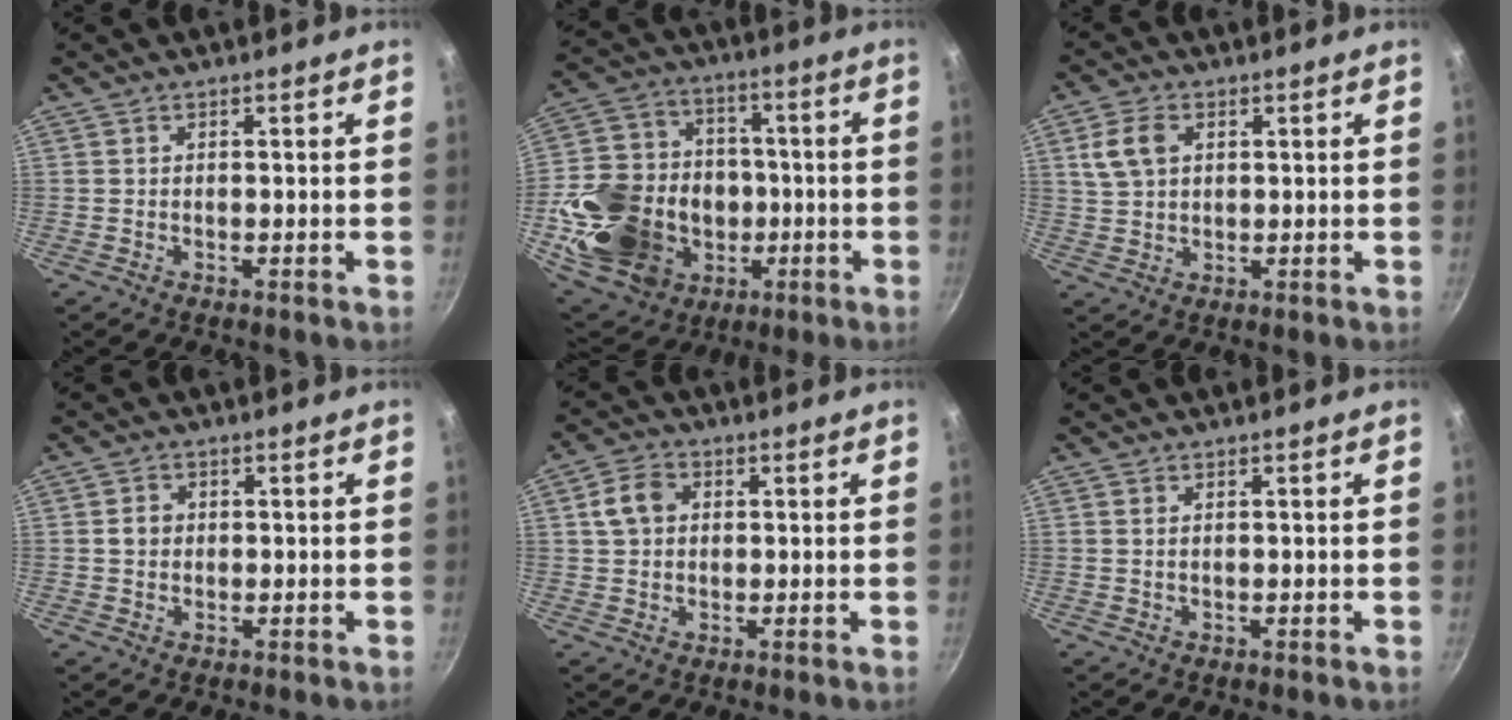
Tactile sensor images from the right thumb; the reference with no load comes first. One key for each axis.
{"total": 25.3, "fx": -4.0, "fy": 20.4, "fz": 14.4, "tx": -0.251, "ty": 0.038, "tz": -0.047}
{"total": 6.5, "fx": 2.1, "fy": 4.5, "fz": 4.2, "tx": -0.072, "ty": 0.003, "tz": 0.039}
{"total": 2.5, "fx": 0.1, "fy": 2.2, "fz": 1.2, "tx": -0.010, "ty": 0.006, "tz": 0.000}
{"total": 5.8, "fx": 1.1, "fy": 4.6, "fz": 3.4, "tx": -0.048, "ty": 0.011, "tz": 0.013}
{"total": 0.7, "fx": 0.3, "fy": 0.4, "fz": 0.5, "tx": -0.008, "ty": 0.001, "tz": 0.004}